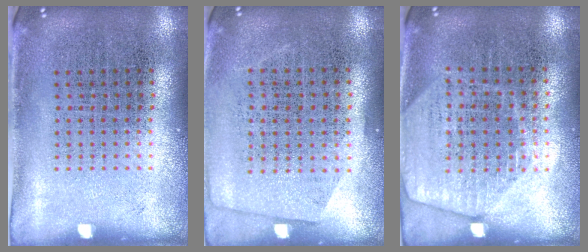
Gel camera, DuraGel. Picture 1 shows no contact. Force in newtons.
{"total": 0.5, "press": 0.0, "slide": 0.5}
{"total": 1.7, "press": 1.6, "slide": 0.7}